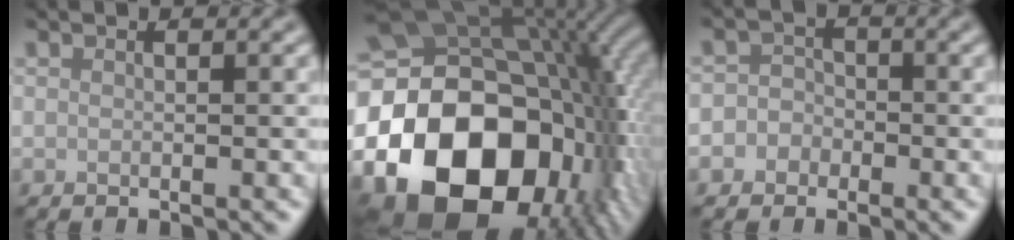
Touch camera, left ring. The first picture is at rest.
{"total": 22.1, "force": [-4.3, 16.0, 14.6], "torque": [-0.270, -0.038, -0.058]}
{"total": 3.4, "force": [-1.4, 3.0, 0.5], "torque": [0.027, 0.008, -0.042]}